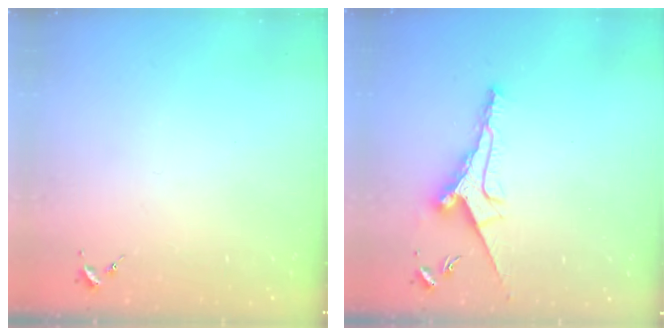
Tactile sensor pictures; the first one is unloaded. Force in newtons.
{"total": 9.6, "press": 9.6, "slide": 1.0}